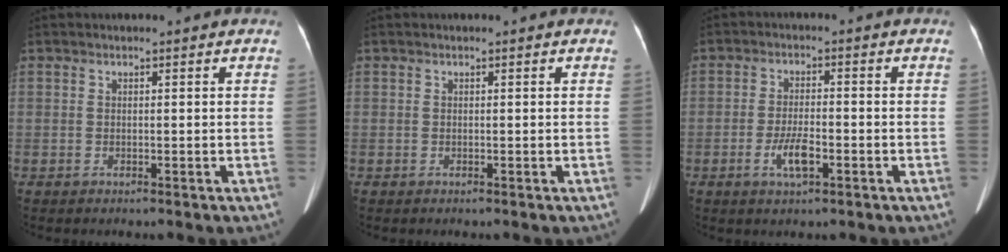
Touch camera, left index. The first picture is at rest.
{"total": 0.0}
{"total": 4.5, "force": [-1.9, 1.3, 3.9], "torque": [-0.082, -0.001, -0.032]}